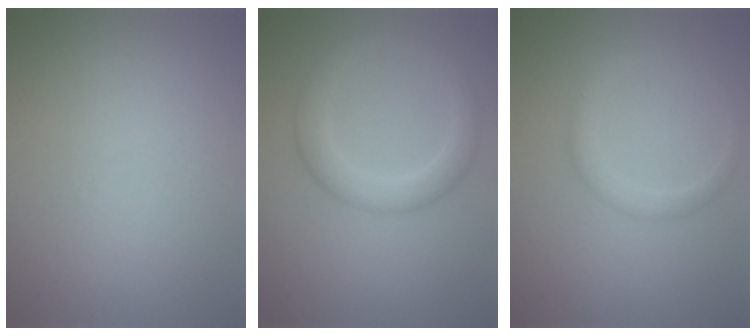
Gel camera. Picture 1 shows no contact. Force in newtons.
{"total": 3.6, "press": 3.6, "slide": 0.2}
{"total": 2.0, "press": 2.0, "slide": 0.2}